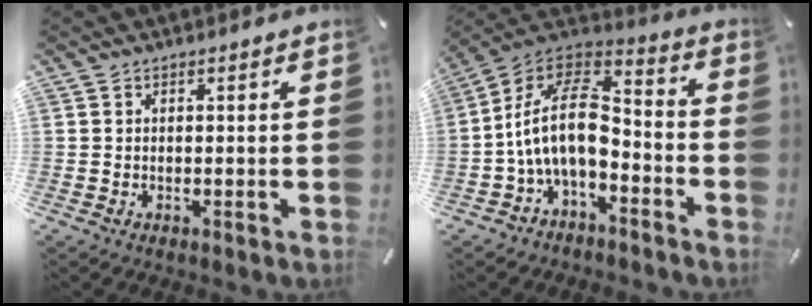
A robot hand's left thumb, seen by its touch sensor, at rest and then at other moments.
{"total": 17.1, "force": [-2.9, 10.4, 13.2], "torque": [-0.275, 0.014, -0.048]}